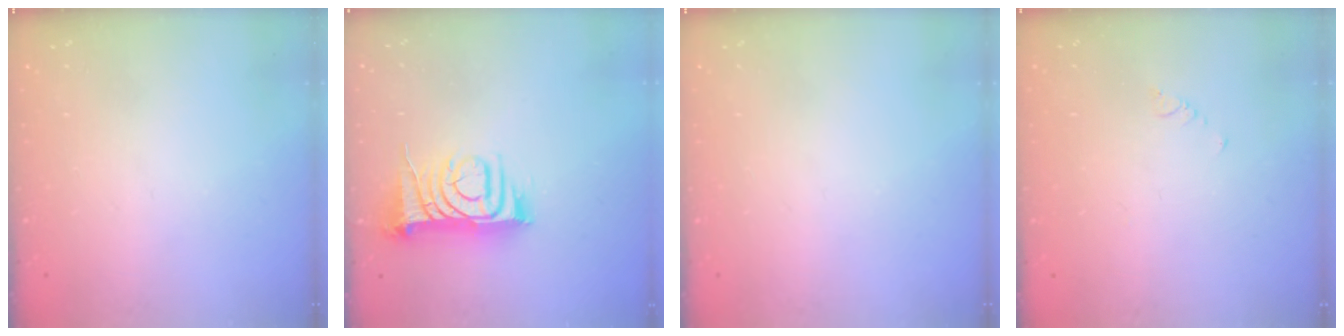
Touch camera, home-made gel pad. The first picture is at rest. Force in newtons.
{"total": 9.7, "press": 9.6, "slide": 1.2}
{"total": 0.0}
{"total": 0.7, "press": 0.6, "slide": 0.2}